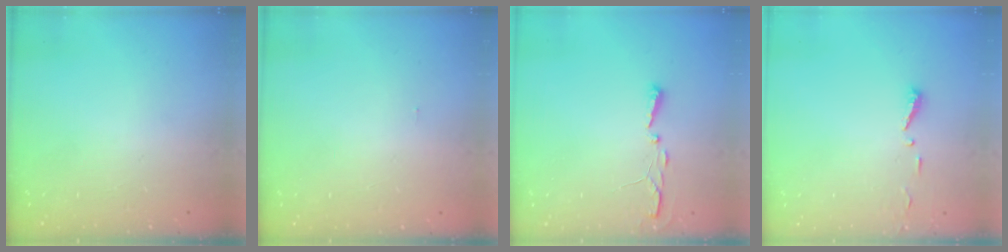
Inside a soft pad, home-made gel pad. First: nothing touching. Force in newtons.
{"total": 6.0, "press": 0.9, "slide": 5.9}
{"total": 3.5, "press": 3.5, "slide": 0.5}
{"total": 4.7, "press": 4.7, "slide": 0.5}